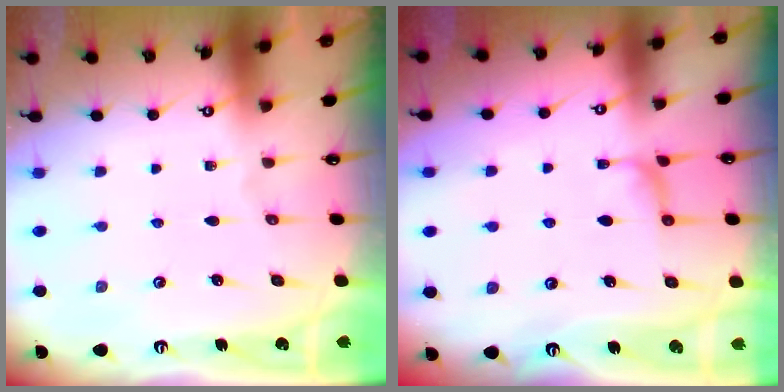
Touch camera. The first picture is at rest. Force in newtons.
{"total": 1.7, "press": 1.7, "slide": 0.4}